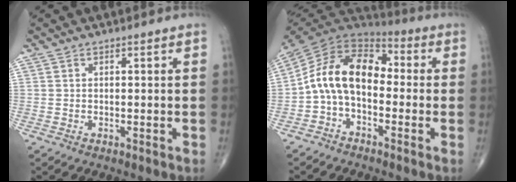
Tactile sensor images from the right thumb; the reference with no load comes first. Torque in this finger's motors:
{"motor_torque": [0.31, 0.28, 0.62, -0.09, 0.42]}